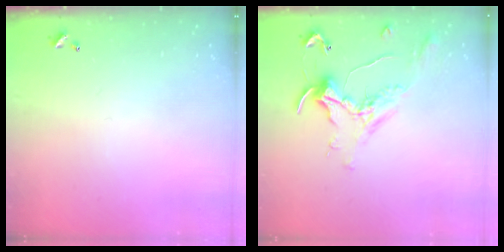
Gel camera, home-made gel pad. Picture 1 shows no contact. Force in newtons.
{"total": 1.1, "press": 1.0, "slide": 0.4}